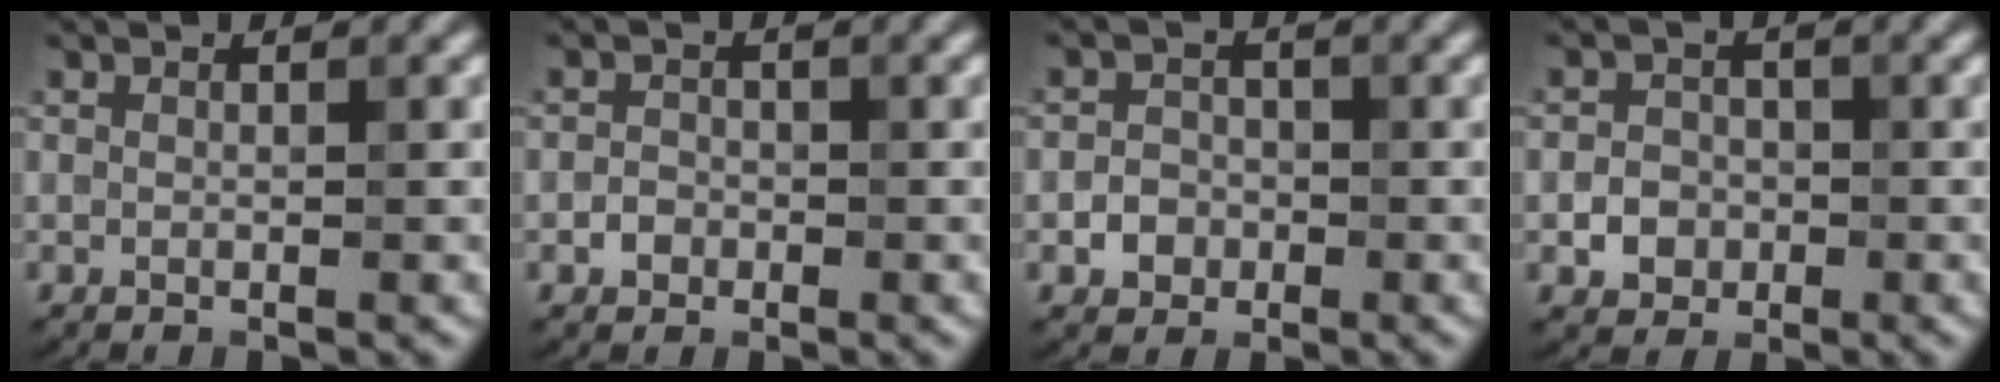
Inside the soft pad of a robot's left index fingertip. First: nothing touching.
{"total": 1.2, "force": [-0.6, 1.0, 0.4], "torque": [-0.001, 0.001, -0.013]}
{"total": 2.0, "force": [-0.8, 1.7, 0.7], "torque": [-0.002, 0.001, -0.019]}
{"total": 2.3, "force": [-0.7, 2.0, 0.8], "torque": [-0.006, 0.000, -0.017]}